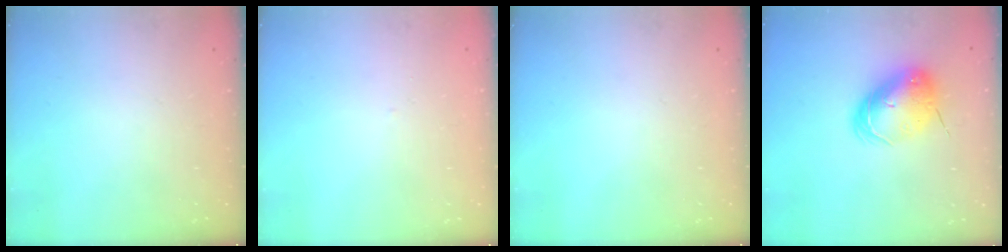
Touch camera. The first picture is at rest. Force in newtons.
{"total": 1.6, "press": 1.6, "slide": 0.3}
{"total": 0.0}
{"total": 9.0, "press": 8.9, "slide": 1.7}